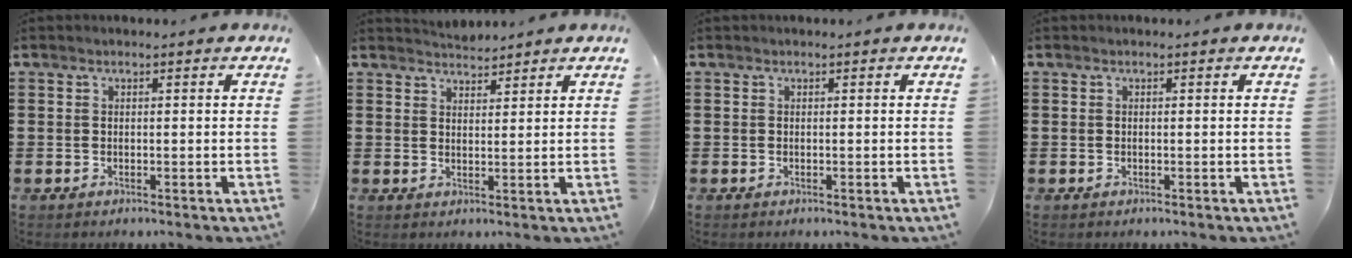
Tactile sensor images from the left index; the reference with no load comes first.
{"total": 2.6, "force": [2.6, 0.1, 0.1], "torque": [-0.008, -0.004, 0.049]}
{"total": 0.0}
{"total": 0.0}